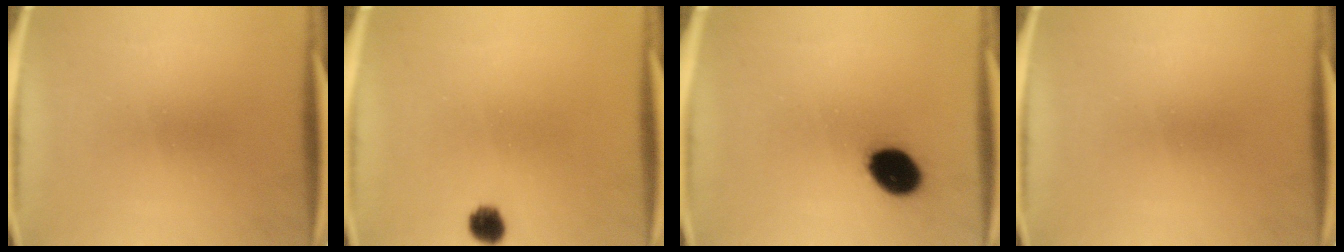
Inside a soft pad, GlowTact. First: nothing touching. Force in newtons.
{"total": 3.2}
{"total": 9.8}
{"total": 0.0}